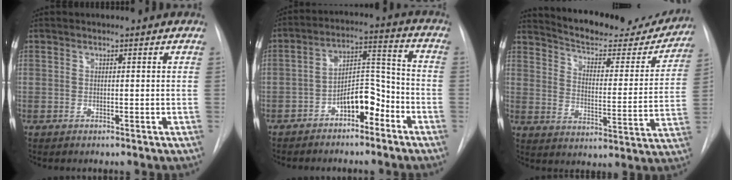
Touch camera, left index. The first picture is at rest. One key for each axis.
{"total": 8.1, "fx": -4.9, "fy": 3.6, "fz": 5.3, "tx": -0.091, "ty": 0.034, "tz": -0.082}
{"total": 20.8, "fx": 19.2, "fy": 4.6, "fz": 6.5, "tx": -0.089, "ty": -0.035, "tz": 0.253}